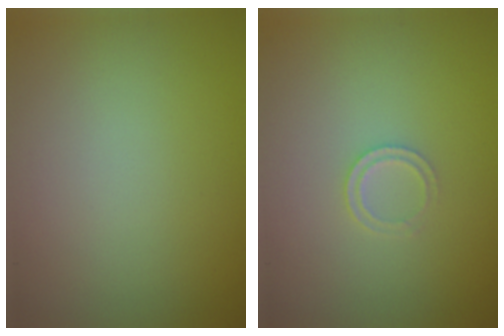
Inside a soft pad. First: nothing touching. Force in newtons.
{"total": 1.2, "press": 1.2, "slide": 0.2}